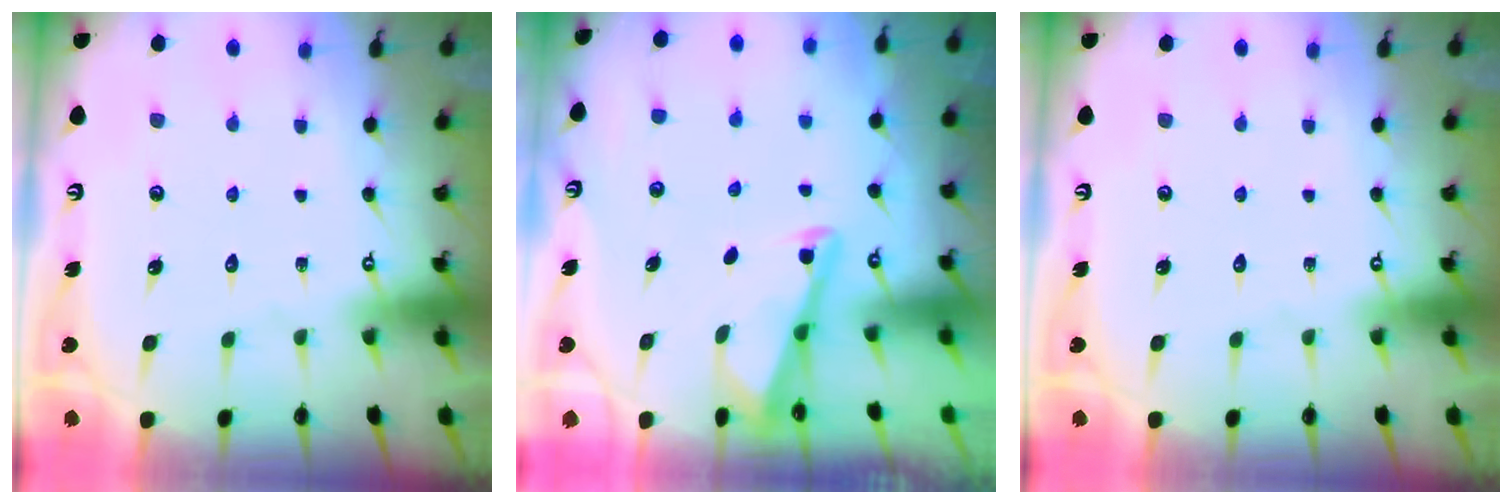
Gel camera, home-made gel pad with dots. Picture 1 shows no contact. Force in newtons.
{"total": 3.0, "press": 3.0, "slide": 0.3}
{"total": 0.0}